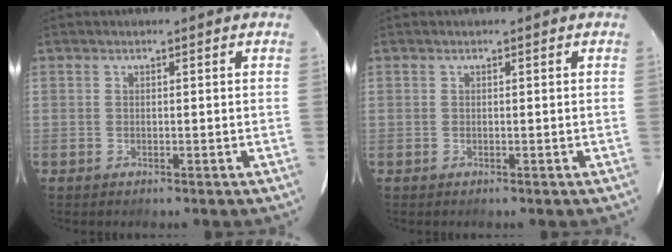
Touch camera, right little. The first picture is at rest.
{"total": 0.0}